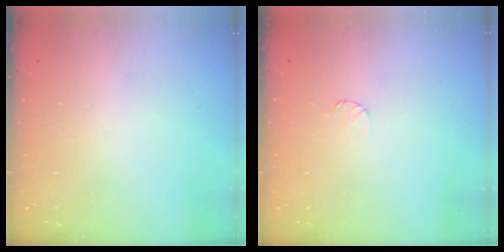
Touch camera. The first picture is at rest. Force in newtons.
{"total": 3.5, "press": 3.4, "slide": 0.5}